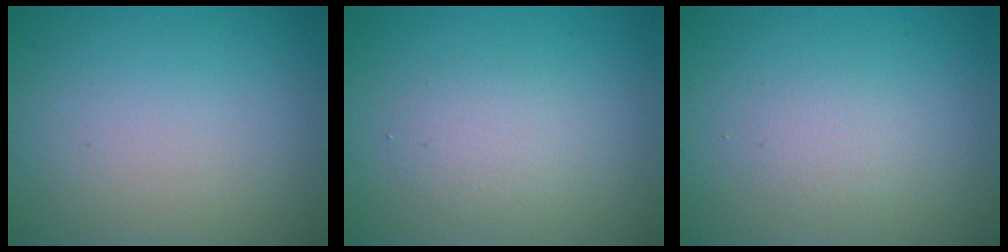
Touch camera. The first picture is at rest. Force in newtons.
{"total": 1.9, "press": 1.9, "slide": 0.1}
{"total": 1.2, "press": 1.2, "slide": 0.0}